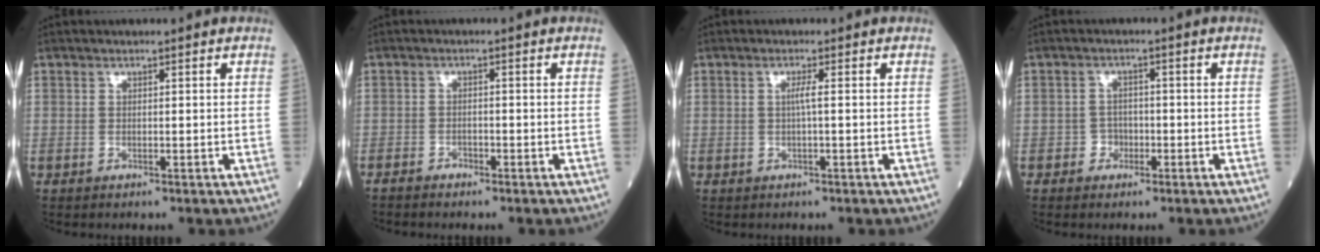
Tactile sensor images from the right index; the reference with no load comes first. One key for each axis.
{"total": 1.5, "fx": -1.3, "fy": 0.6, "fz": 0.4, "tx": -0.008, "ty": 0.002, "tz": -0.023}
{"total": 1.3, "fx": 0.0, "fy": -0.3, "fz": 1.3, "tx": -0.027, "ty": 0.001, "tz": -0.001}
{"total": 2.2, "fx": -1.0, "fy": 1.9, "fz": 0.5, "tx": -0.001, "ty": 0.011, "tz": -0.021}